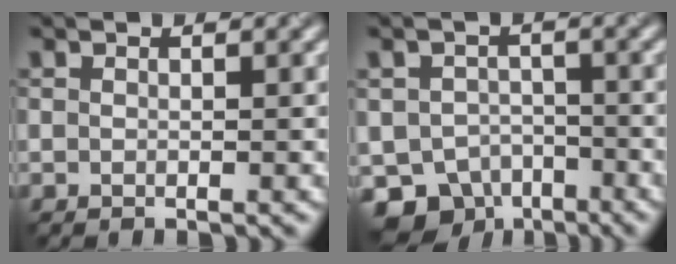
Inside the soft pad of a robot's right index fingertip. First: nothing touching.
{"total": 7.0, "force": [-4.6, 4.6, 2.3], "torque": [-0.022, -0.016, -0.070]}